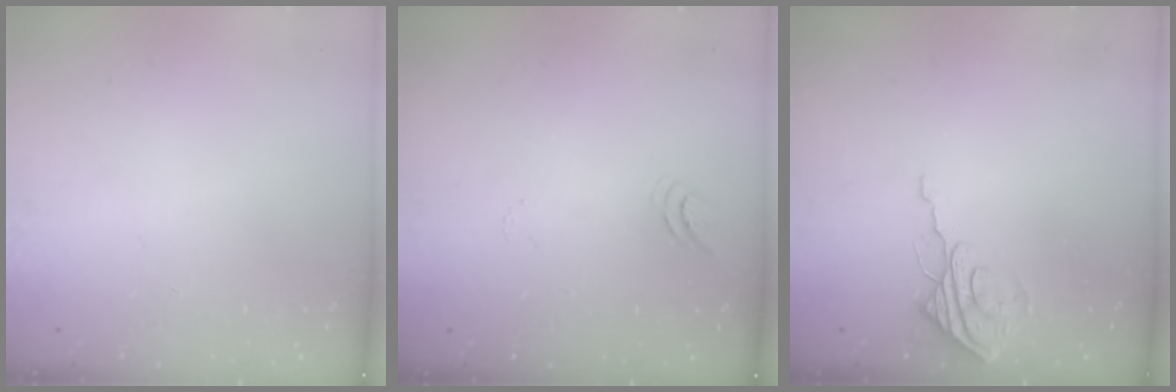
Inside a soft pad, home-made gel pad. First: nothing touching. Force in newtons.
{"total": 3.3, "press": 3.3, "slide": 0.3}
{"total": 8.3, "press": 8.3, "slide": 0.7}